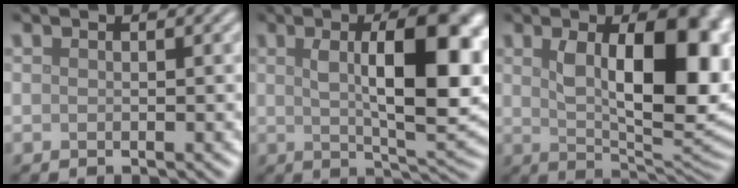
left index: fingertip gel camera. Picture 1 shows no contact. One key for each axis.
{"total": 11.5, "fx": 2.1, "fy": 3.7, "fz": 10.7, "tx": -0.145, "ty": 0.002, "tz": 0.035}
{"total": 12.3, "fx": 2.0, "fy": 5.6, "fz": 10.8, "tx": -0.140, "ty": -0.001, "tz": 0.039}